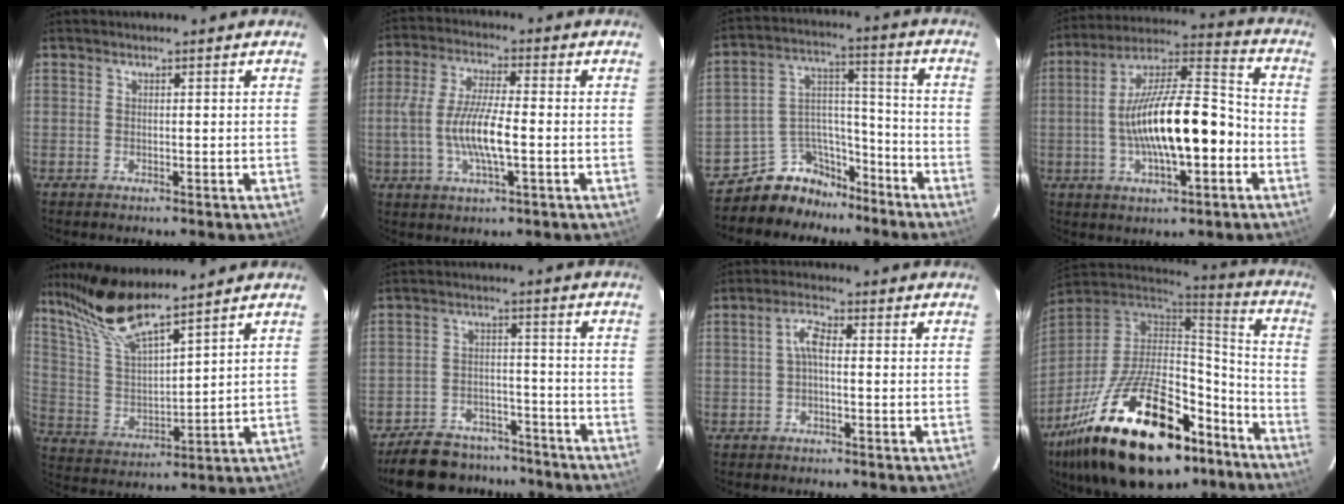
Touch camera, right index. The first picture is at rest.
{"total": 10.6, "force": [-2.0, 2.5, 10.1], "torque": [-0.203, -0.002, -0.039]}
{"total": 11.3, "force": [-9.2, 6.5, 1.5], "torque": [-0.030, 0.072, -0.151]}
{"total": 18.4, "force": [-3.9, 5.8, 17.0], "torque": [-0.296, 0.017, -0.066]}
{"total": 13.8, "force": [11.3, 1.7, 7.7], "torque": [-0.149, 0.007, 0.229]}
{"total": 15.1, "force": [-12.8, 6.7, 4.5], "torque": [-0.120, 0.025, -0.174]}
{"total": 3.1, "force": [-0.3, 1.2, 2.9], "torque": [-0.062, 0.012, -0.007]}
{"total": 33.2, "force": [-19.9, 15.3, 21.7], "torque": [-0.399, -0.006, -0.292]}